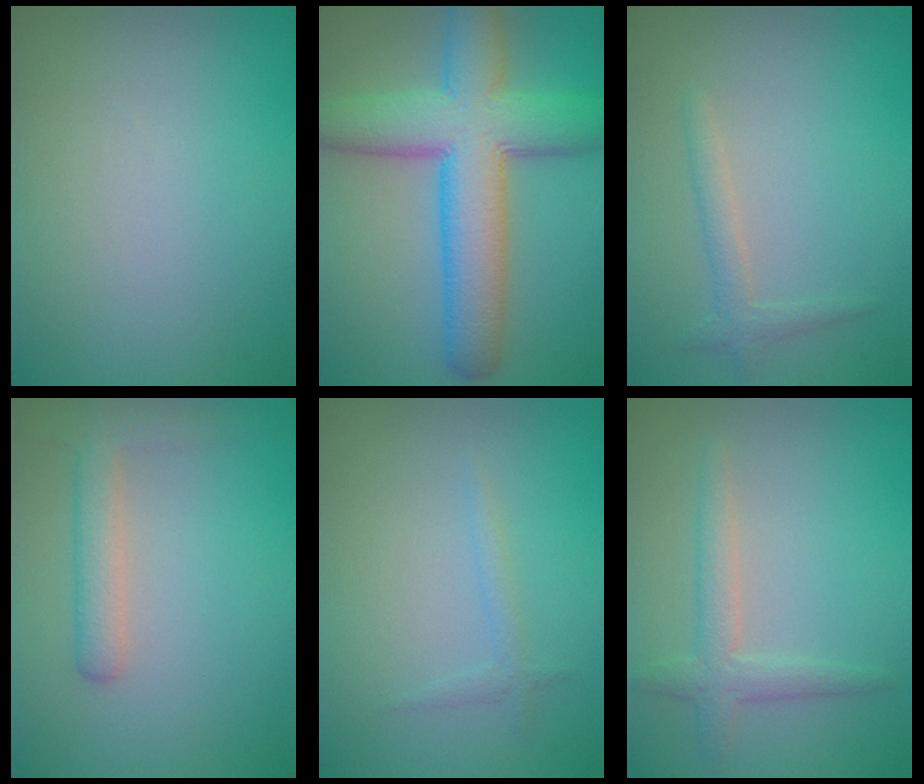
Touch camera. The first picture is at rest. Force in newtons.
{"total": 9.9, "press": 9.9, "slide": 0.2}
{"total": 1.6, "press": 1.6, "slide": 0.1}
{"total": 2.8, "press": 2.8, "slide": 0.2}
{"total": 1.0, "press": 1.0, "slide": 0.1}
{"total": 2.5, "press": 2.5, "slide": 0.1}